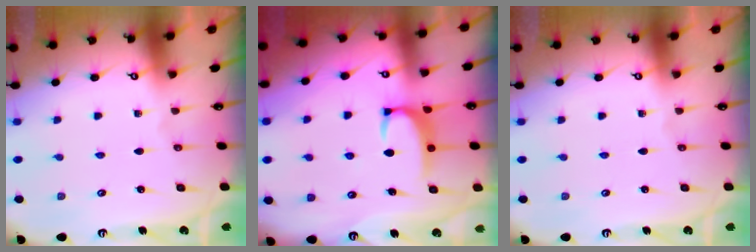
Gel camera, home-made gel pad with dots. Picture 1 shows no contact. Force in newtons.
{"total": 2.2, "press": 2.1, "slide": 0.6}
{"total": 0.0}